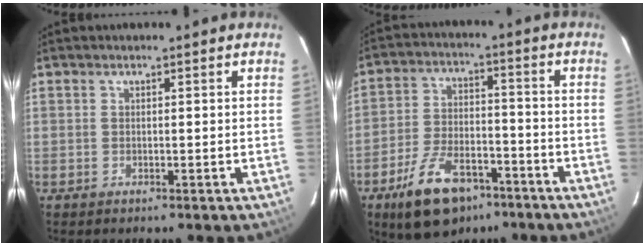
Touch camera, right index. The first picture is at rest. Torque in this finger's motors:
{"motor_torque": [0.47, -0.41, 0.50, 0.12]}